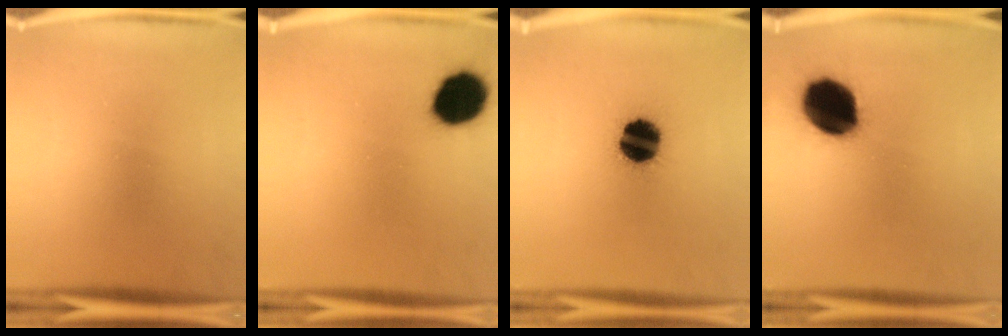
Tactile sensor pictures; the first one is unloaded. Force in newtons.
{"total": 13.4}
{"total": 14.6}
{"total": 18.2}